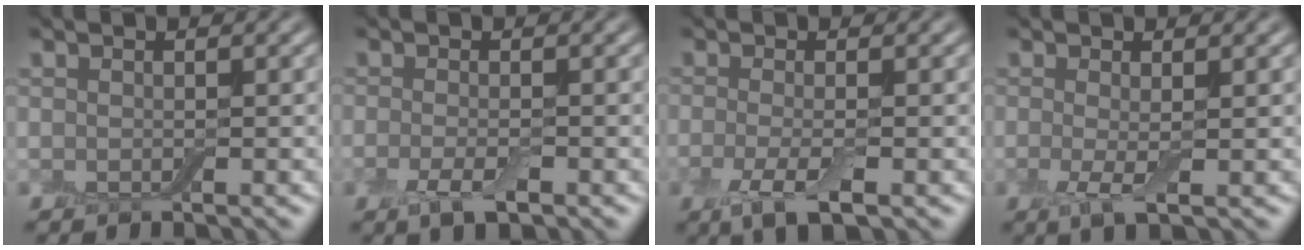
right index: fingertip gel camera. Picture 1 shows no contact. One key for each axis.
{"total": 2.4, "fx": -1.1, "fy": 0.8, "fz": 1.9, "tx": -0.041, "ty": -0.007, "tz": -0.022}
{"total": 3.4, "fx": -1.2, "fy": 1.0, "fz": 3.0, "tx": -0.064, "ty": -0.009, "tz": -0.027}
{"total": 2.2, "fx": -0.2, "fy": 0.4, "fz": 2.1, "tx": -0.043, "ty": -0.007, "tz": -0.004}